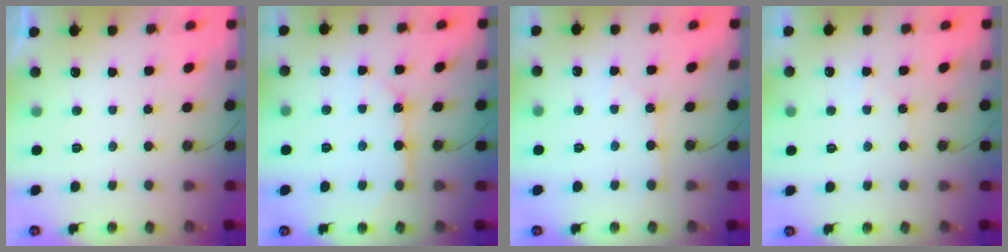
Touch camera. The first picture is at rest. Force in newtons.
{"total": 10.2, "press": 10.1, "slide": 1.0}
{"total": 4.1, "press": 4.1, "slide": 0.5}
{"total": 3.7, "press": 3.7, "slide": 0.5}